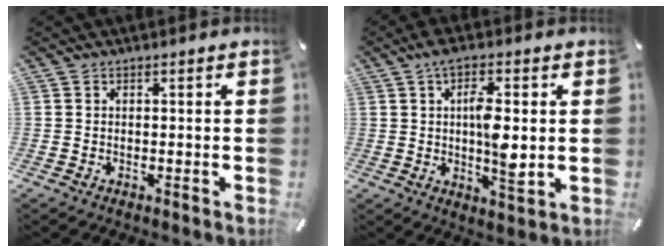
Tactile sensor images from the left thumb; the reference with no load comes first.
{"total": 9.6, "force": [1.4, 3.2, 9.0], "torque": [-0.156, -0.011, 0.017]}